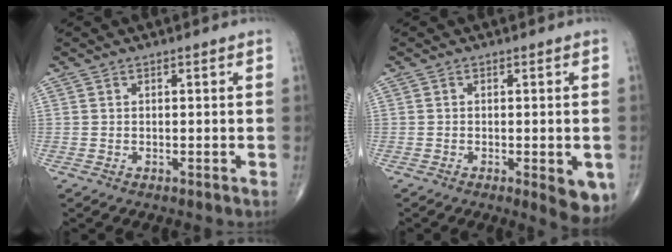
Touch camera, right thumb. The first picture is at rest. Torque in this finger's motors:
{"motor_torque": [0.70, 1.68, -0.01, -0.09, 0.17]}